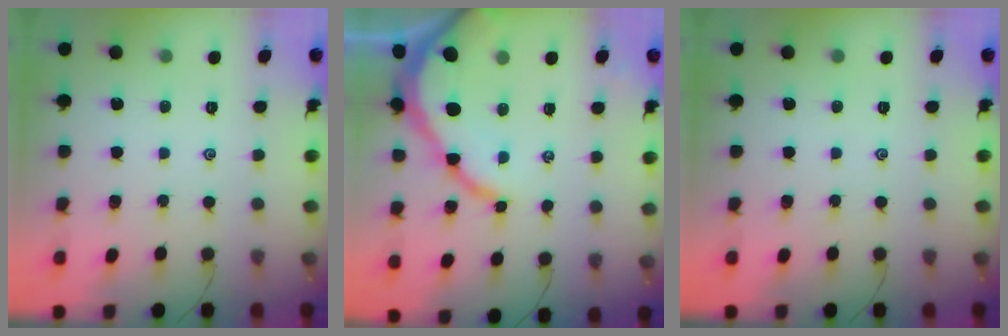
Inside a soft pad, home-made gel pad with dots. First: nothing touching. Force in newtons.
{"total": 11.7, "press": 11.7, "slide": 1.3}
{"total": 0.0}